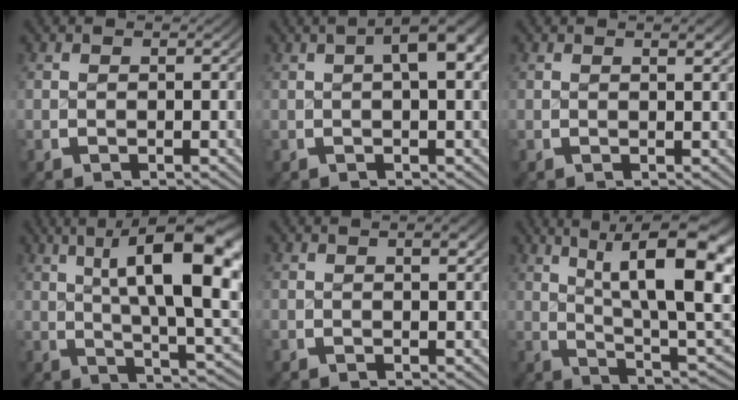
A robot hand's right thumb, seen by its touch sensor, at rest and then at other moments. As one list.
[{"total": 5.3, "force": [1.6, 2.2, 4.6], "torque": [-0.048, 0.022, 0.013]}, {"total": 1.1, "force": [0.7, 0.2, 0.8], "torque": [-0.005, 0.000, 0.011]}, {"total": 14.4, "force": [3.1, 7.0, 12.2], "torque": [-0.154, -0.007, 0.043]}, {"total": 1.3, "force": [0.5, 0.4, 1.1], "torque": [-0.009, 0.002, 0.008]}, {"total": 13.1, "force": [2.2, 6.7, 11.1], "torque": [-0.159, -0.028, 0.041]}]